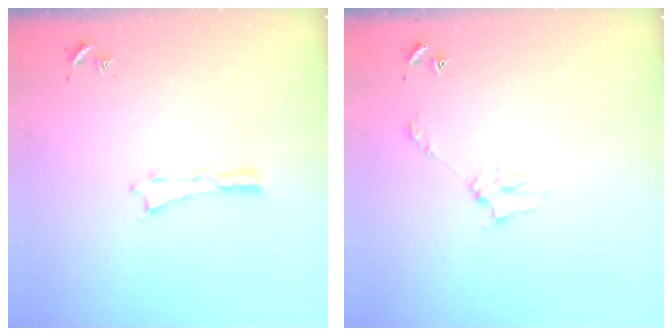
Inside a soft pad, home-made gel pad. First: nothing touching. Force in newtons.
{"total": 2.8, "press": 2.8, "slide": 0.2}